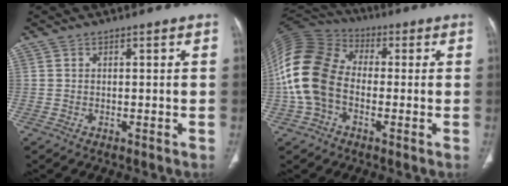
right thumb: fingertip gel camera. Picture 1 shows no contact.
{"total": 16.2, "force": [-2.0, 11.4, 11.3], "torque": [-0.242, 0.034, -0.045]}